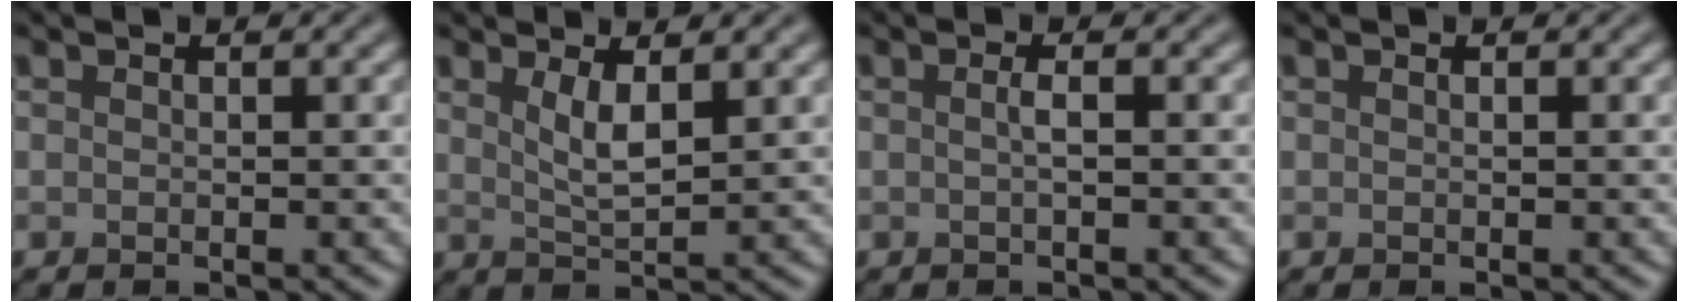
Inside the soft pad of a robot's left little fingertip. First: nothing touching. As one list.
[{"total": 2.7, "force": [1.3, 0.7, 2.3], "torque": [-0.045, -0.005, 0.027]}, {"total": 1.1, "force": [0.0, 0.2, 1.1], "torque": [-0.019, 0.003, -0.002]}, {"total": 0.0}]